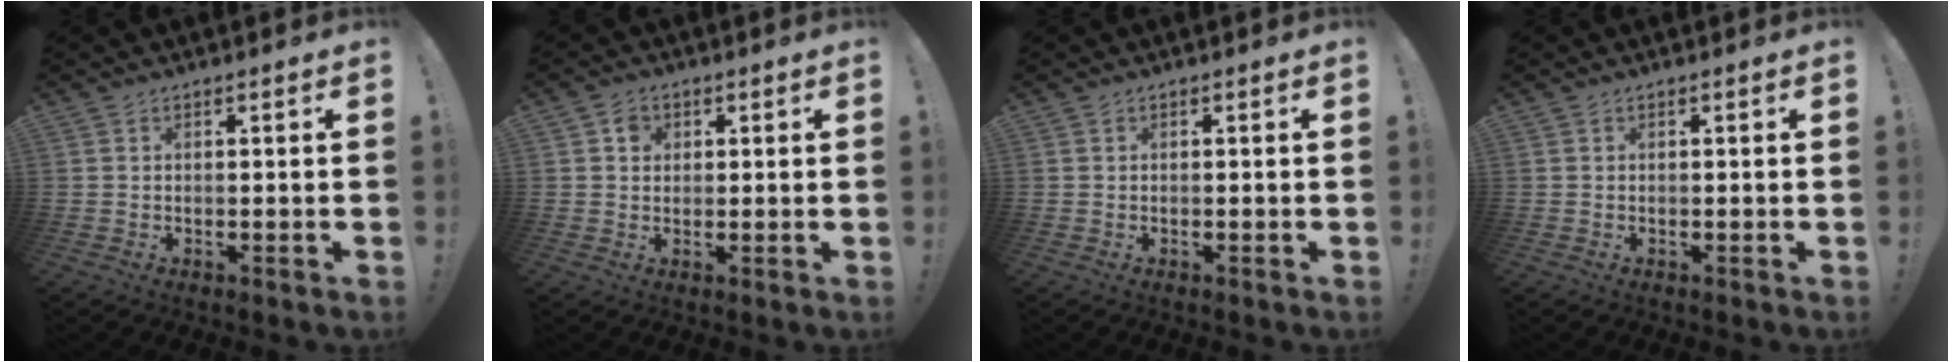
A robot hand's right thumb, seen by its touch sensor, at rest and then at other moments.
{"total": 3.7, "force": [1.2, 3.2, 1.3], "torque": [-0.010, -0.003, 0.018]}
{"total": 0.0}
{"total": 0.0}